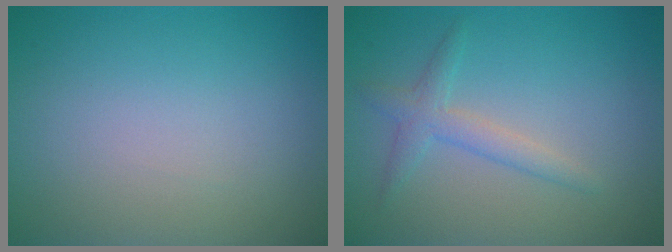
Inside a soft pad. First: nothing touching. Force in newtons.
{"total": 2.2, "press": 2.2, "slide": 0.1}